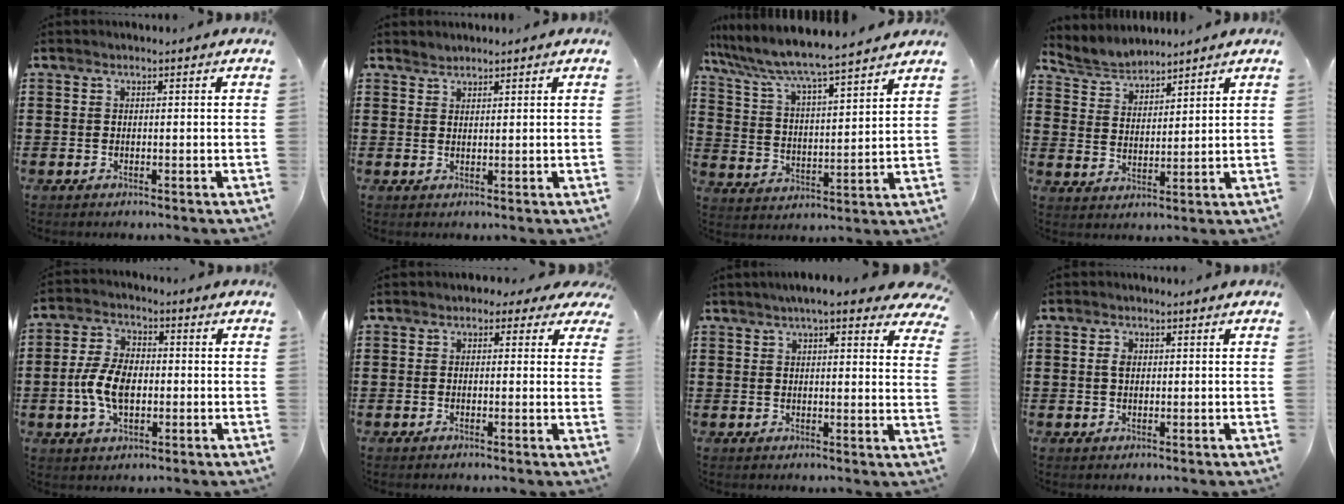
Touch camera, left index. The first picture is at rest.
{"total": 1.2, "force": [1.1, 0.3, -0.2], "torque": [0.001, 0.000, 0.023]}
{"total": 6.1, "force": [5.7, -0.3, 2.1], "torque": [-0.070, -0.043, 0.091]}
{"total": 3.8, "force": [3.7, 0.7, 0.0], "torque": [-0.018, -0.015, 0.067]}
{"total": 7.4, "force": [-1.1, 4.3, 5.8], "torque": [-0.139, 0.002, -0.028]}
{"total": 1.6, "force": [0.3, 1.4, 0.7], "torque": [-0.013, 0.006, 0.002]}
{"total": 5.7, "force": [4.7, 0.6, 3.3], "torque": [-0.070, -0.004, 0.082]}
{"total": 1.5, "force": [0.3, 1.0, 1.2], "torque": [-0.026, 0.007, 0.004]}